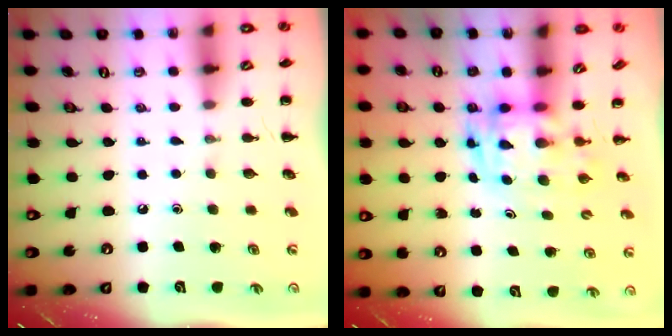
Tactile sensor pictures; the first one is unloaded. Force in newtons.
{"total": 3.0, "press": 3.0, "slide": 0.6}